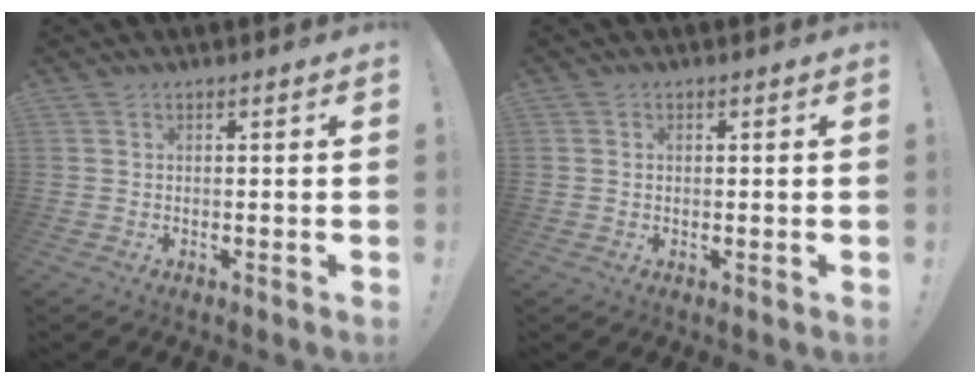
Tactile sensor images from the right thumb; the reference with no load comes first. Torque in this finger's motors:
{"motor_torque": [-0.03, -0.27, -0.06, 0.16, 0.06]}